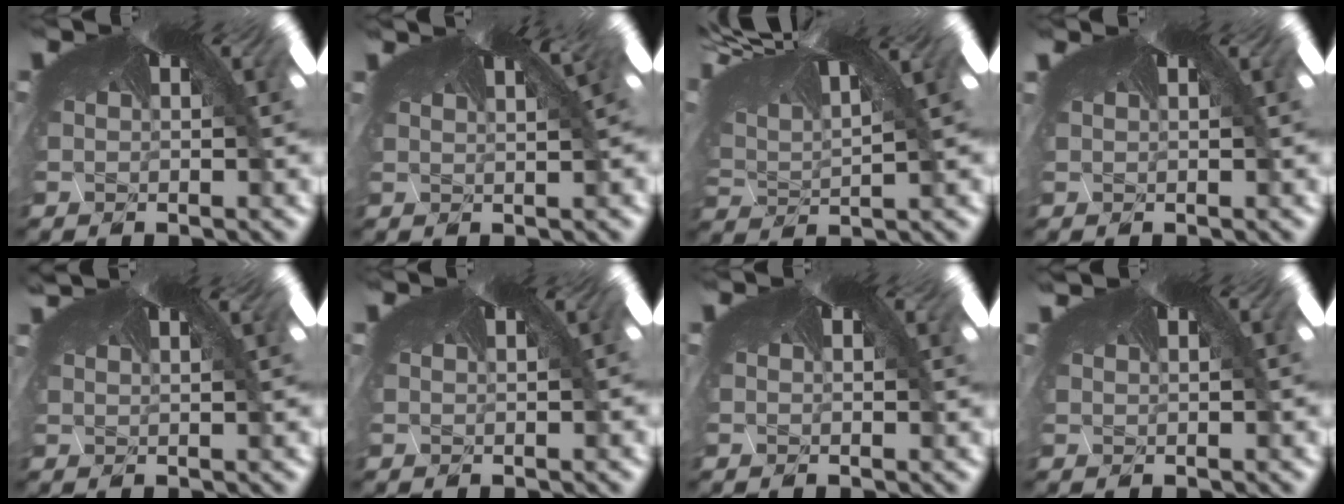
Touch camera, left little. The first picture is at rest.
{"total": 0.7, "force": [0.6, 0.1, 0.4], "torque": [0.004, -0.001, 0.006]}
{"total": 2.3, "force": [-1.3, -0.2, 1.9], "torque": [-0.039, -0.005, -0.008]}
{"total": 0.8, "force": [0.0, -0.3, -0.8], "torque": [0.013, -0.005, 0.003]}
{"total": 0.6, "force": [0.6, 0.0, 0.0], "torque": [-0.010, 0.002, 0.010]}
{"total": 0.7, "force": [-0.3, -0.4, -0.5], "torque": [0.008, -0.004, 0.000]}
{"total": 0.9, "force": [0.4, 0.6, 0.7], "torque": [-0.010, 0.002, 0.006]}
{"total": 0.7, "force": [0.2, 0.0, -0.6], "torque": [0.005, -0.004, 0.006]}